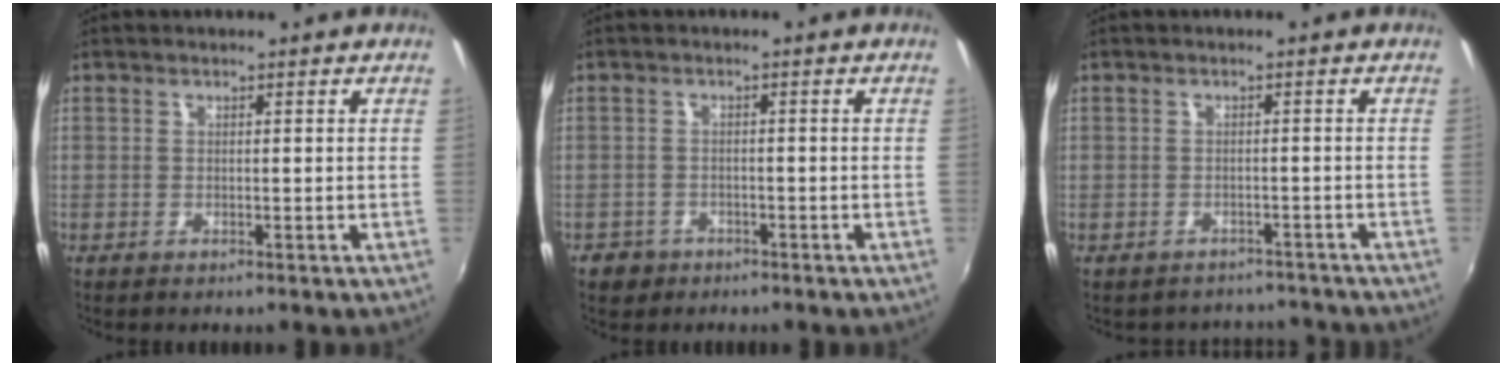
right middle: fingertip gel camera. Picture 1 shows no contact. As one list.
[{"total": 3.2, "force": [-2.0, 2.4, 0.7], "torque": [-0.027, 0.001, -0.031]}, {"total": 5.7, "force": [-4.4, 3.6, 0.4], "torque": [-0.001, 0.030, -0.054]}]